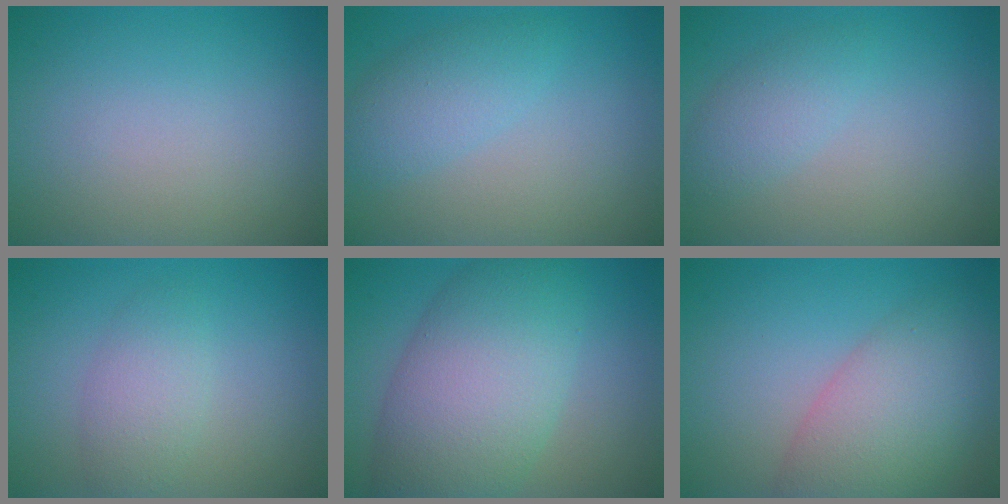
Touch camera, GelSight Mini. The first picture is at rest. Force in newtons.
{"total": 3.1, "press": 3.1, "slide": 0.2}
{"total": 2.3, "press": 2.3, "slide": 0.1}
{"total": 2.7, "press": 2.7, "slide": 0.1}
{"total": 10.2, "press": 10.2, "slide": 0.1}
{"total": 7.6, "press": 7.6, "slide": 0.4}